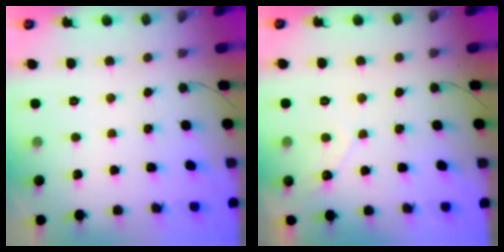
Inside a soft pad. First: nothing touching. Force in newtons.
{"total": 2.8, "press": 2.8, "slide": 0.1}